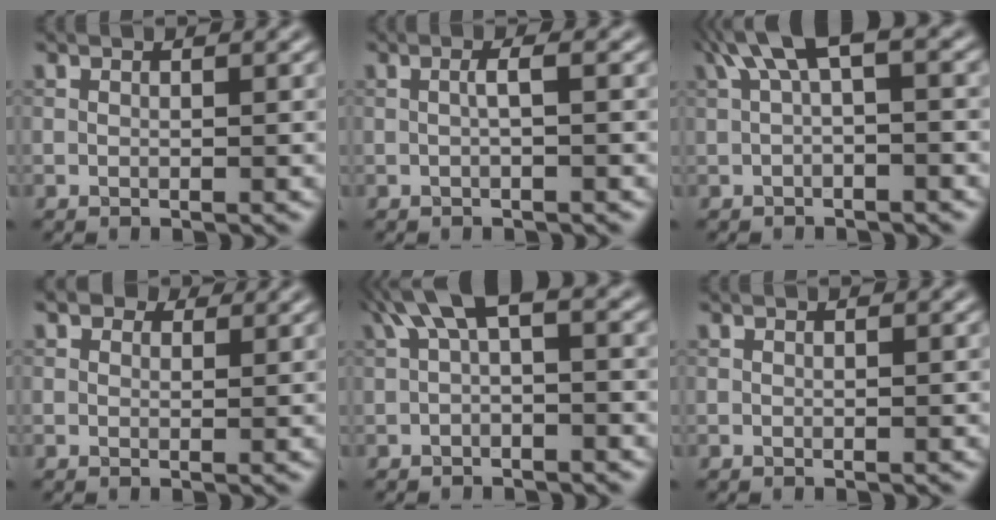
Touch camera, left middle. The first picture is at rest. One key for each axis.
{"total": 1.1, "fx": -0.1, "fy": 0.1, "fz": 1.1, "tx": -0.020, "ty": 0.005, "tz": -0.003}
{"total": 4.4, "fx": 1.5, "fy": 1.3, "fz": 4.0, "tx": -0.065, "ty": 0.017, "tz": 0.019}
{"total": 2.4, "fx": 1.7, "fy": 1.3, "fz": 1.0, "tx": -0.016, "ty": -0.005, "tz": 0.017}
{"total": 4.4, "fx": 1.1, "fy": 1.5, "fz": 4.0, "tx": -0.062, "ty": 0.016, "tz": 0.009}
{"total": 0.0}